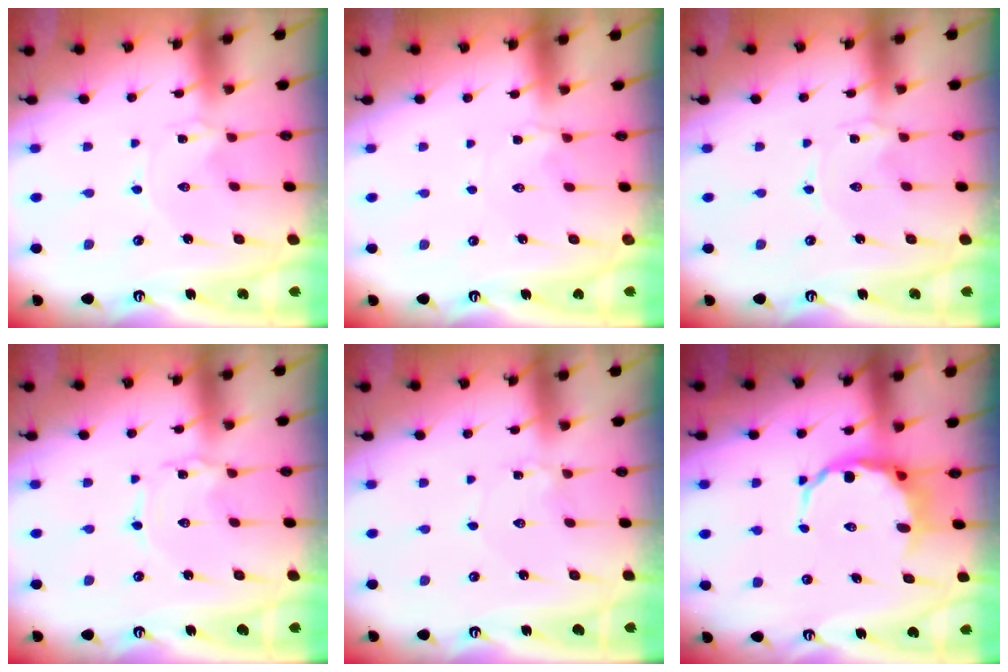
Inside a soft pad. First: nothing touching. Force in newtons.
{"total": 2.2, "press": 2.2, "slide": 0.4}
{"total": 0.0}
{"total": 1.3, "press": 1.3, "slide": 0.1}
{"total": 1.2, "press": 1.1, "slide": 0.1}
{"total": 8.3, "press": 8.1, "slide": 2.0}